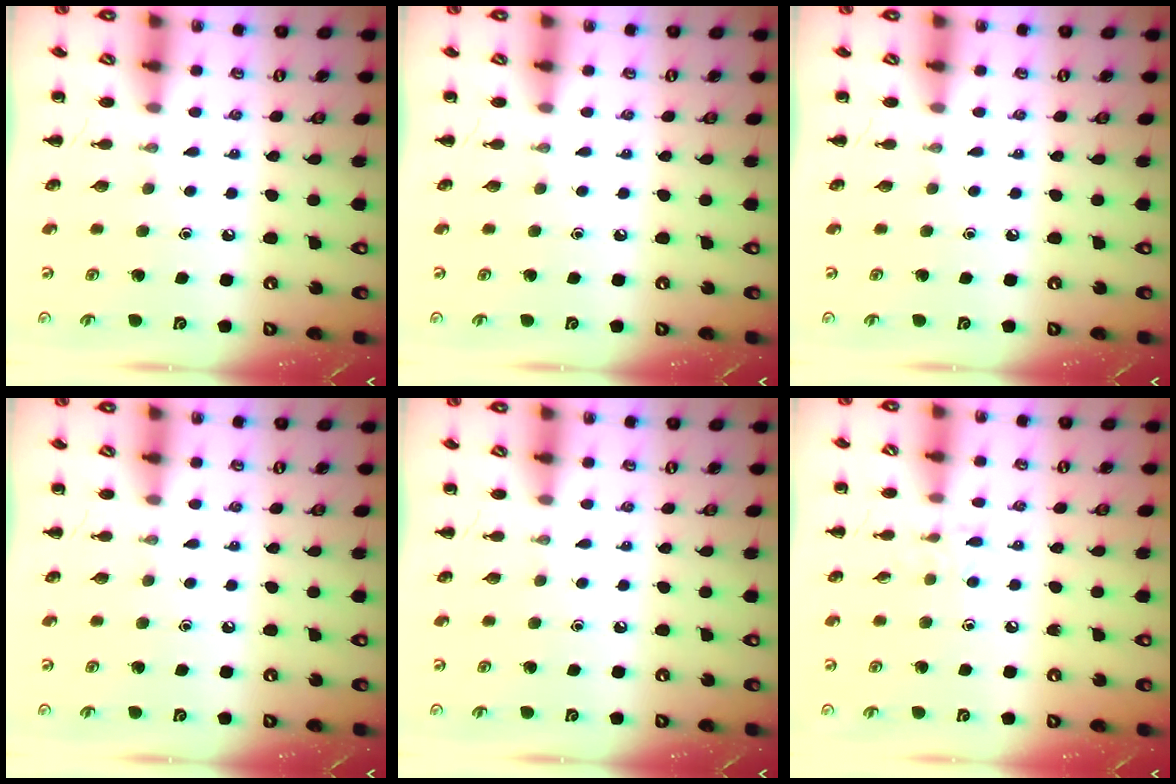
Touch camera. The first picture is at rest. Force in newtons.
{"total": 0.0}
{"total": 0.0}
{"total": 0.0}
{"total": 0.0}
{"total": 5.4, "press": 5.1, "slide": 1.9}